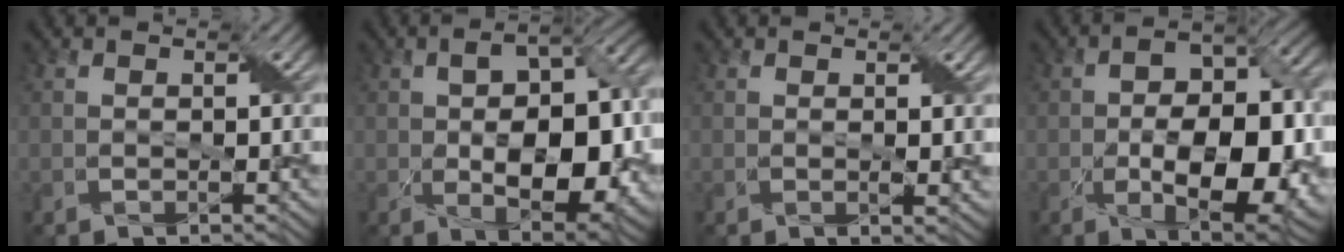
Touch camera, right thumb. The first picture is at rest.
{"total": 13.1, "force": [-1.8, 6.8, 11.1], "torque": [-0.172, -0.015, -0.020]}
{"total": 1.4, "force": [0.4, 0.3, 1.3], "torque": [-0.023, -0.002, 0.008]}
{"total": 13.7, "force": [-3.1, 7.0, 11.4], "torque": [-0.177, -0.019, -0.045]}